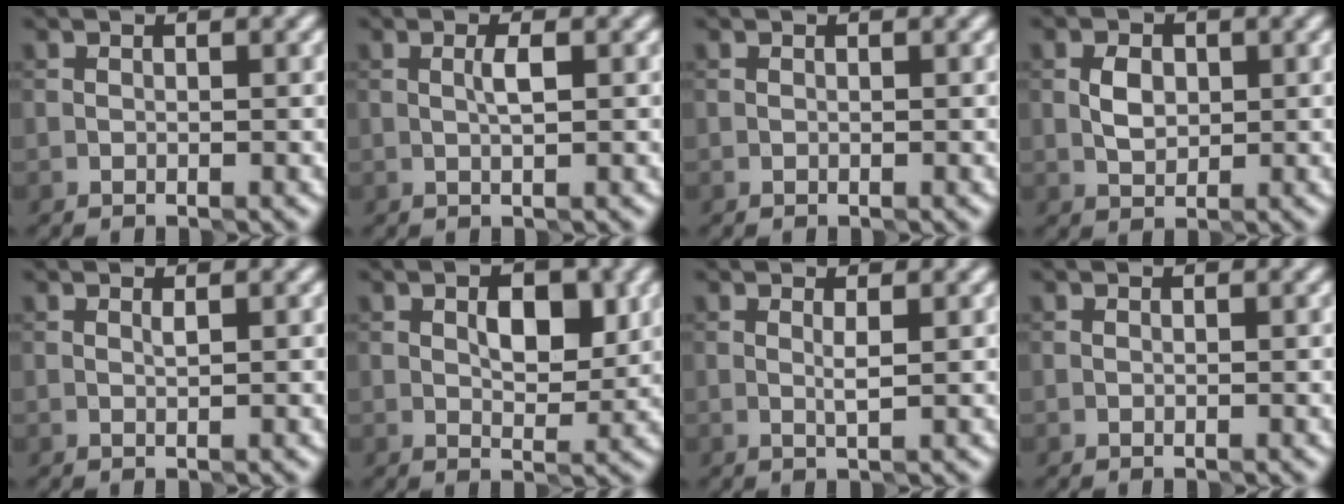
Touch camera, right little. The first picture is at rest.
{"total": 1.2, "force": [0.4, -0.1, 1.1], "torque": [-0.018, 0.005, 0.010]}
{"total": 0.0}
{"total": 2.2, "force": [0.4, 1.5, 1.6], "torque": [-0.028, 0.006, 0.009]}
{"total": 0.6, "force": [0.4, -0.1, 0.3], "torque": [-0.006, 0.002, 0.010]}
{"total": 3.9, "force": [0.9, 2.0, 3.3], "torque": [-0.048, 0.001, 0.017]}
{"total": 1.1, "force": [0.5, -0.1, 1.0], "torque": [-0.017, 0.003, 0.010]}
{"total": 0.0}